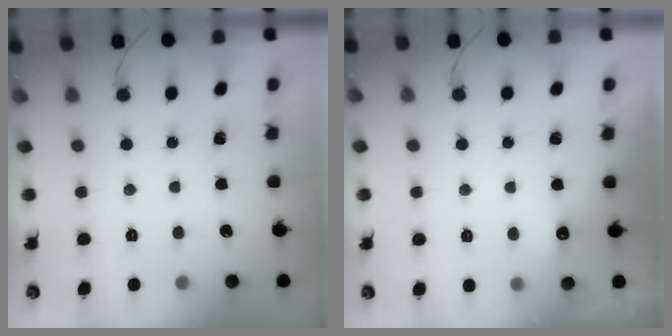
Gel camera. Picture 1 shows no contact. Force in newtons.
{"total": 3.9, "press": 3.7, "slide": 1.0}